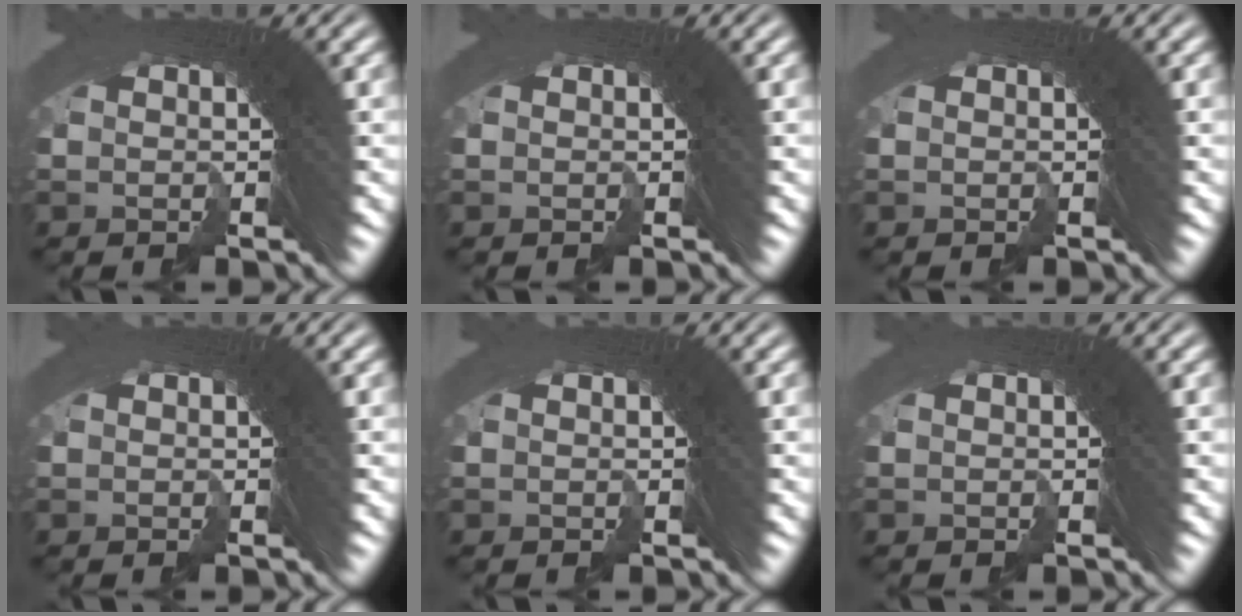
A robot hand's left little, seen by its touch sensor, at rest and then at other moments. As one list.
[{"total": 0.0}, {"total": 0.0}, {"total": 0.0}, {"total": 0.0}, {"total": 0.0}]